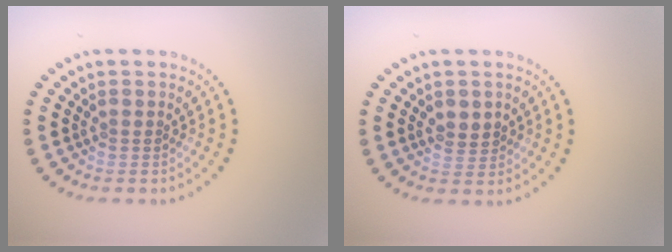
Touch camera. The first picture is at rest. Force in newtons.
{"total": 1.9, "press": 1.8, "slide": 0.5}